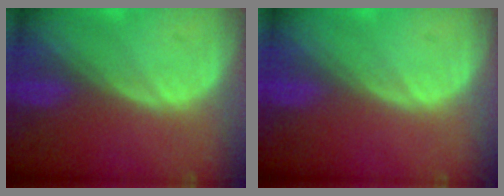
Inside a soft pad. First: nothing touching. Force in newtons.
{"total": 0.0}